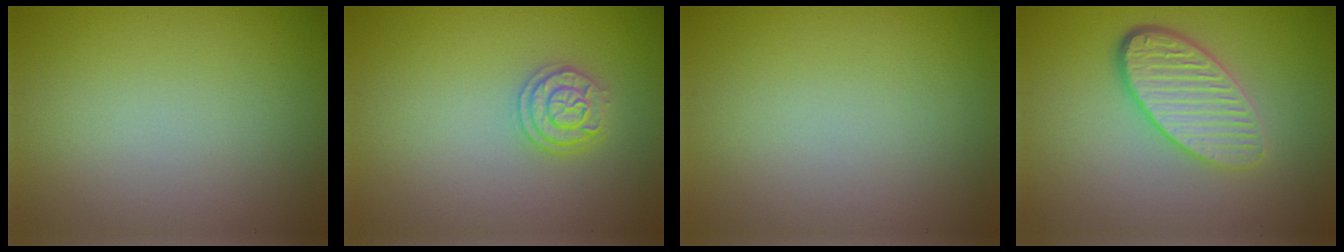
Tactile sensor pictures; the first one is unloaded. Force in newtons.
{"total": 2.1, "press": 2.1, "slide": 0.3}
{"total": 0.0}
{"total": 5.1, "press": 3.7, "slide": 3.5}